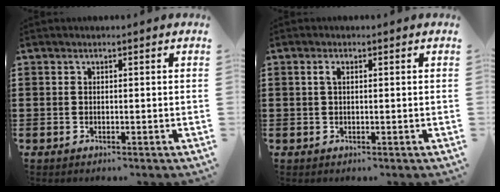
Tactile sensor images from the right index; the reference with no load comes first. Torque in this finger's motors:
{"motor_torque": [0.32, -0.21, 0.04, 0.03]}